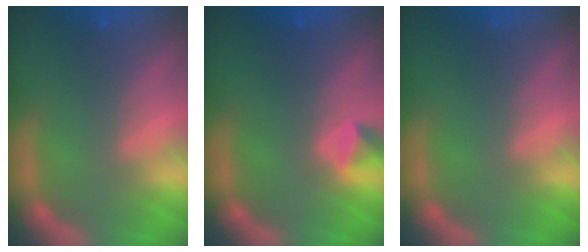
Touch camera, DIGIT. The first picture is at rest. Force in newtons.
{"total": 1.4}
{"total": 0.0}